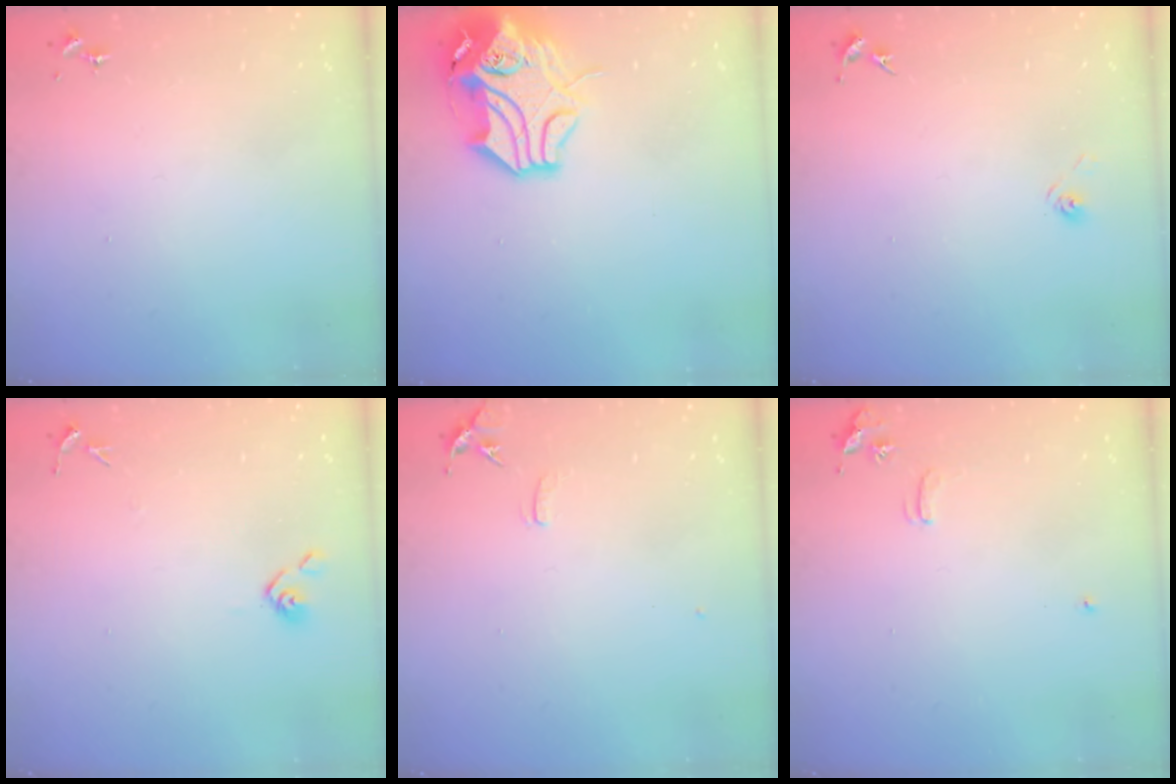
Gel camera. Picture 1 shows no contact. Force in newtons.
{"total": 15.5, "press": 15.3, "slide": 2.4}
{"total": 3.0, "press": 2.5, "slide": 1.7}
{"total": 5.9, "press": 5.9, "slide": 0.5}
{"total": 7.1, "press": 7.0, "slide": 0.6}
{"total": 5.6, "press": 5.6, "slide": 0.7}